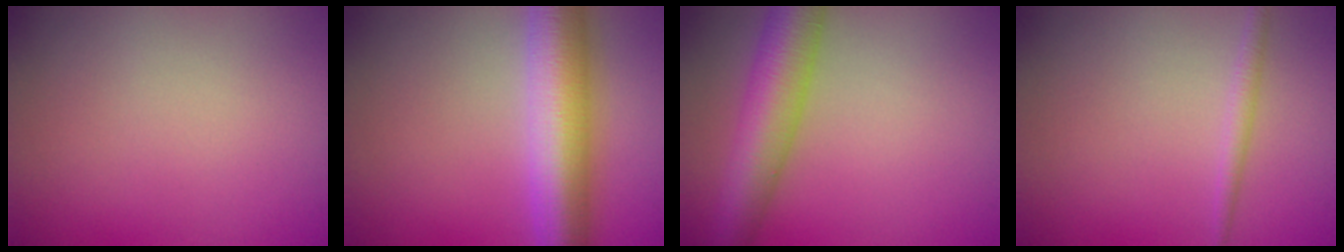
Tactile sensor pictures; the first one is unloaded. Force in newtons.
{"total": 8.6, "press": 8.6, "slide": 0.3}
{"total": 7.5, "press": 7.5, "slide": 0.4}
{"total": 1.3, "press": 1.3, "slide": 0.1}